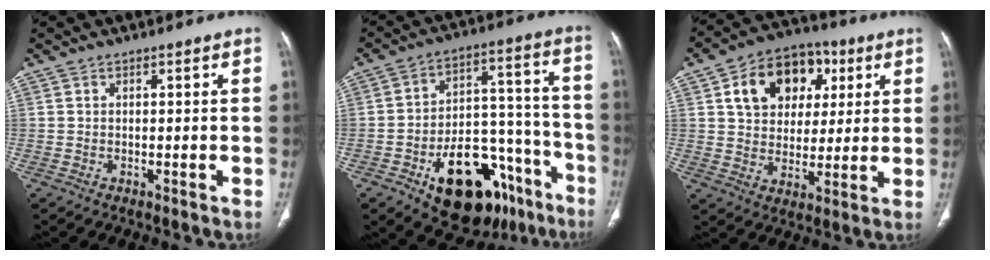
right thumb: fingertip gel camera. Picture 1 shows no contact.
{"total": 23.5, "force": [-12.7, 13.0, 14.9], "torque": [-0.160, 0.092, -0.181]}
{"total": 15.4, "force": [5.4, 11.4, 8.8], "torque": [-0.103, 0.001, 0.086]}